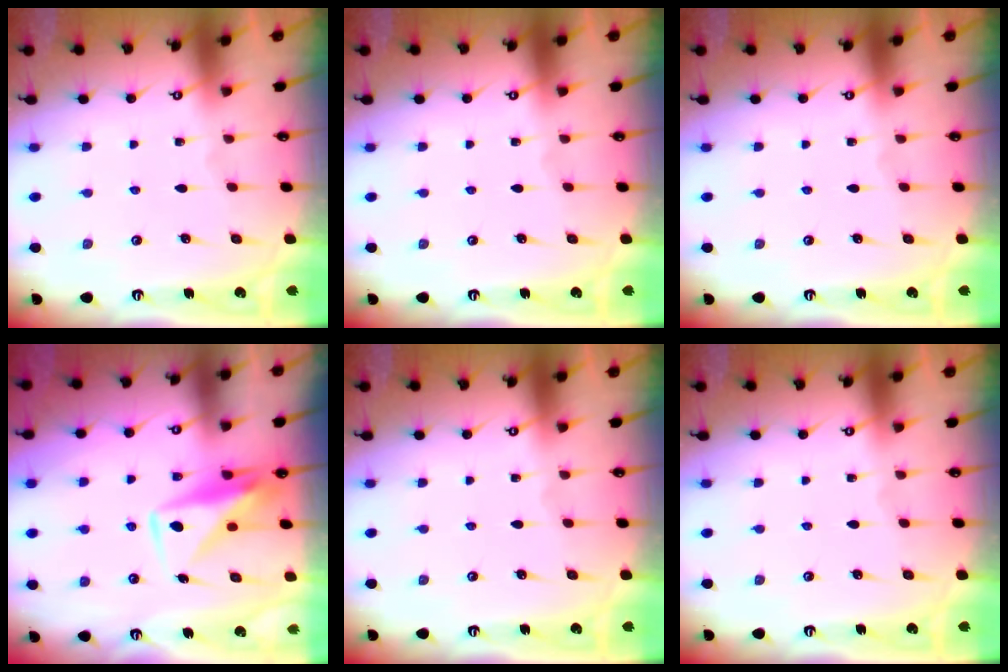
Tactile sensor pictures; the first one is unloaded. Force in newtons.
{"total": 0.0}
{"total": 0.0}
{"total": 9.3, "press": 9.3, "slide": 0.6}
{"total": 0.0}
{"total": 0.0}